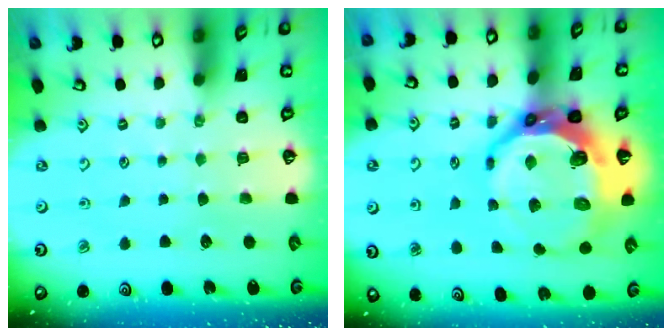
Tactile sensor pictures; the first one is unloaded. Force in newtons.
{"total": 16.9, "press": 16.1, "slide": 5.3}